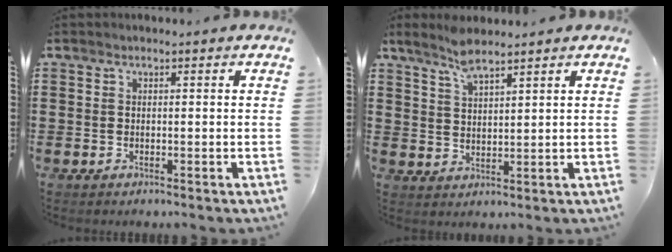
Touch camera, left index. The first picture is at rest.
{"total": 4.2, "force": [3.4, 1.2, 2.2], "torque": [-0.053, -0.001, 0.062]}